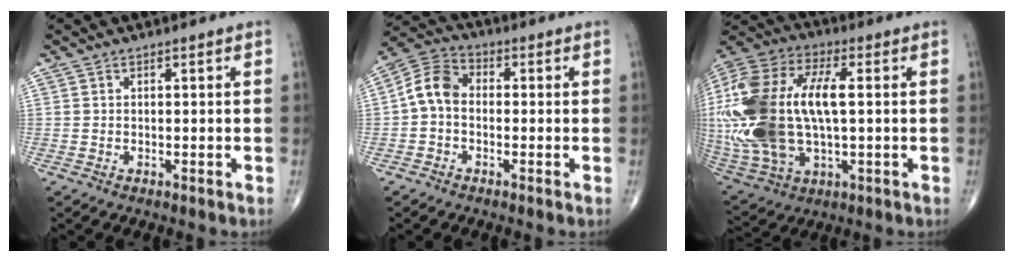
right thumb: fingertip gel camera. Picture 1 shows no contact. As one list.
[{"total": 7.0, "force": [-0.7, 5.1, 4.7], "torque": [-0.078, 0.023, -0.030]}, {"total": 28.7, "force": [1.6, 14.8, 24.6], "torque": [-0.575, 0.011, 0.039]}]